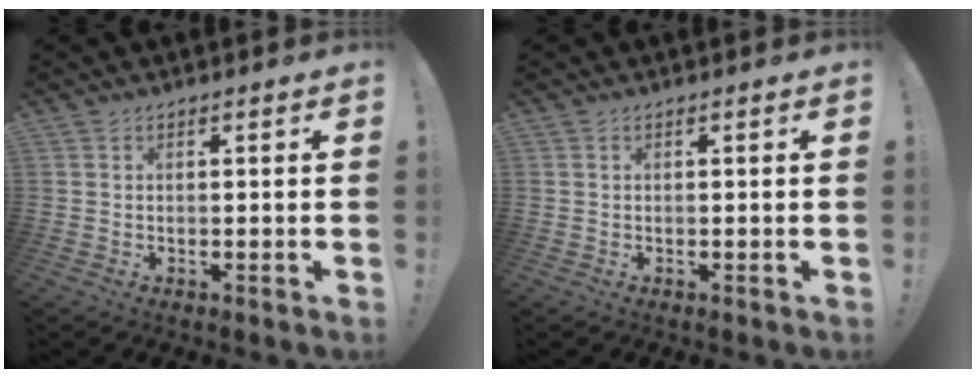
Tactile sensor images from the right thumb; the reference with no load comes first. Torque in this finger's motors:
{"motor_torque": [0.00, 0.00, -0.05, 0.05, 0.02]}